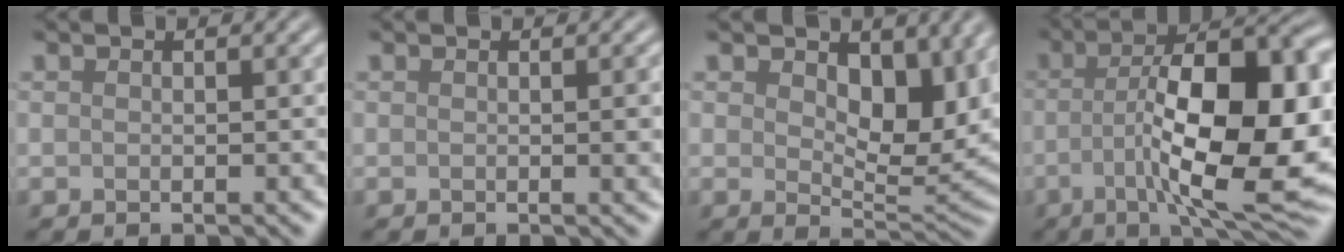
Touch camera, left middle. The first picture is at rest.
{"total": 1.3, "force": [0.0, 0.2, 1.2], "torque": [-0.015, 0.000, -0.001]}
{"total": 6.2, "force": [2.2, 3.5, 4.6], "torque": [-0.073, -0.015, 0.033]}
{"total": 14.7, "force": [-2.0, 4.9, 13.8], "torque": [-0.193, 0.004, -0.037]}